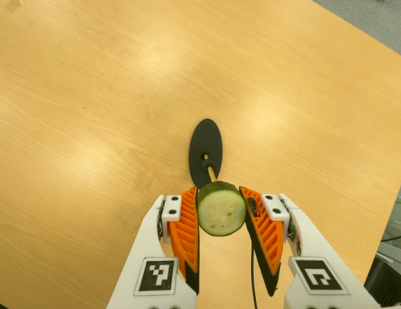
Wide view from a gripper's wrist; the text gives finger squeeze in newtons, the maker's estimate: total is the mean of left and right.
{"total": 12.0, "left": 11.2, "right": 12.8}